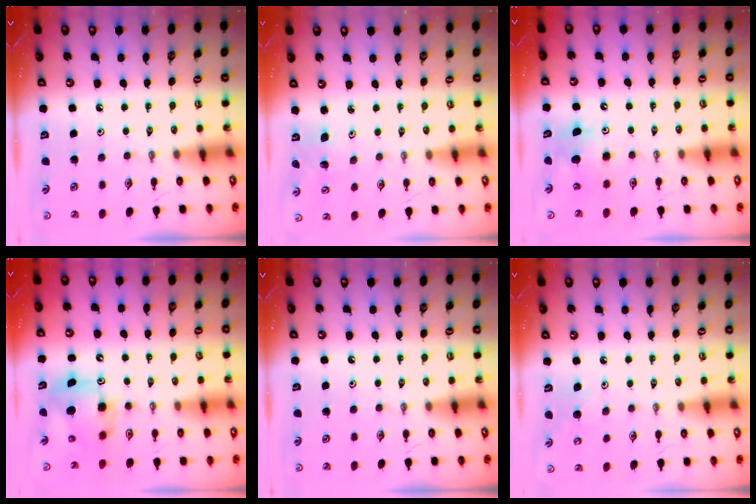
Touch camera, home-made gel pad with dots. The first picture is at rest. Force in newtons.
{"total": 2.4, "press": 2.4, "slide": 0.1}
{"total": 7.5, "press": 7.5, "slide": 0.5}
{"total": 7.9, "press": 7.9, "slide": 0.2}
{"total": 0.0}
{"total": 6.7, "press": 6.4, "slide": 1.9}